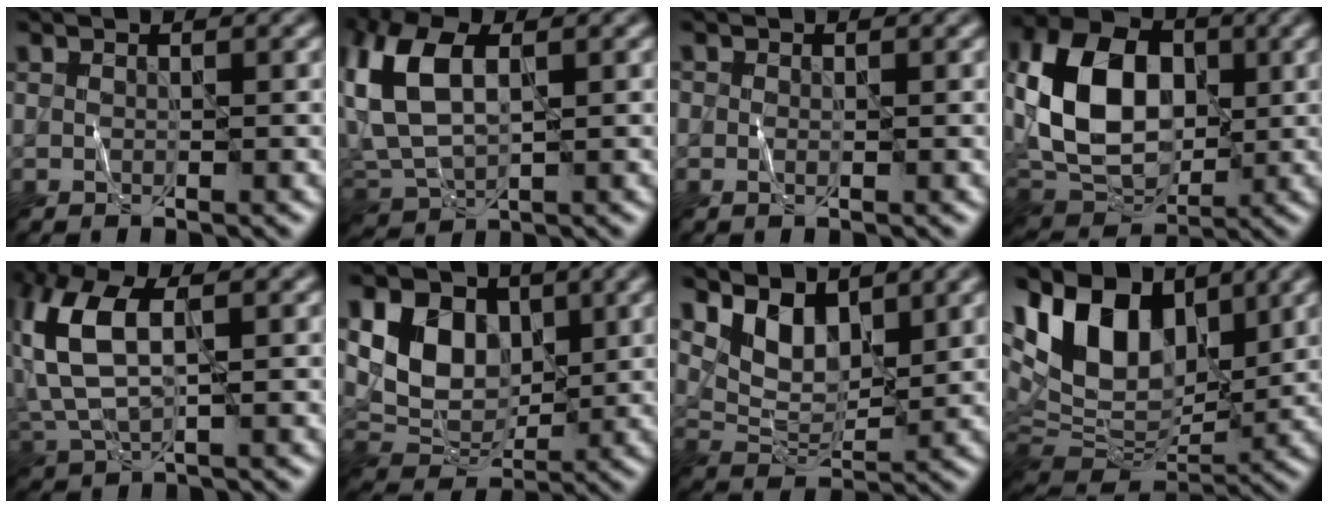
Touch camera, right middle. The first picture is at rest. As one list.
[{"total": 7.3, "force": [1.7, 4.2, 5.7], "torque": [-0.139, 0.009, 0.028]}, {"total": 0.6, "force": [0.0, 0.4, 0.4], "torque": [-0.005, -0.001, -0.002]}, {"total": 11.3, "force": [1.2, 7.9, 8.1], "torque": [-0.166, 0.009, 0.017]}, {"total": 7.2, "force": [1.0, 3.6, 6.2], "torque": [-0.150, 0.013, 0.017]}, {"total": 6.9, "force": [2.0, 5.1, 4.1], "torque": [-0.078, -0.006, 0.033]}, {"total": 4.3, "force": [2.6, 2.3, 2.6], "torque": [-0.058, -0.013, 0.048]}, {"total": 11.5, "force": [5.4, 6.8, 7.6], "torque": [-0.154, 0.013, 0.093]}]